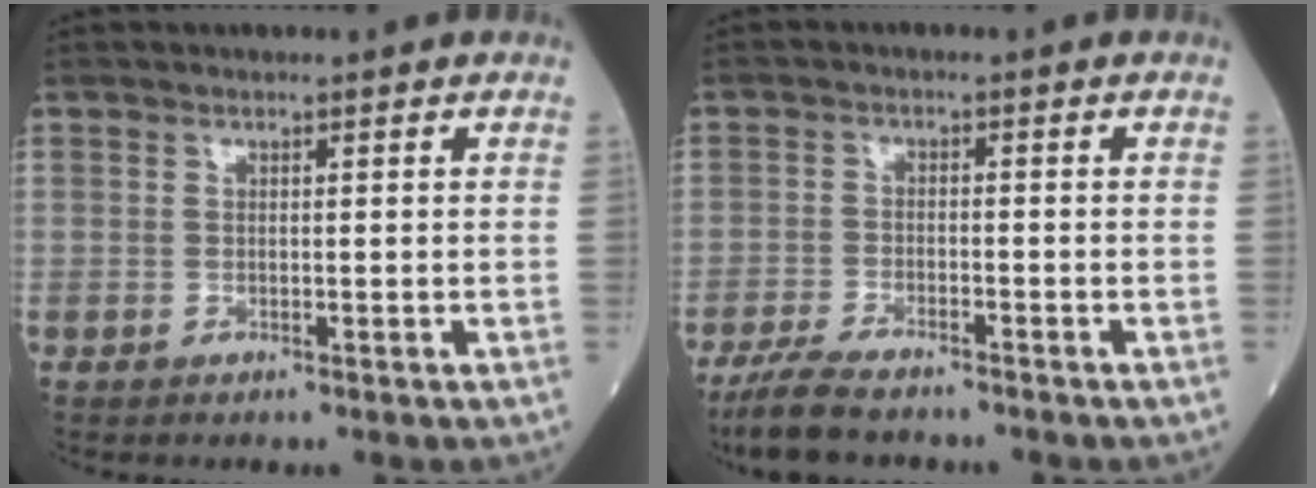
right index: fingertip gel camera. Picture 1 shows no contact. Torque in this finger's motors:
{"motor_torque": [0.00, -0.20, 0.16, 0.02]}